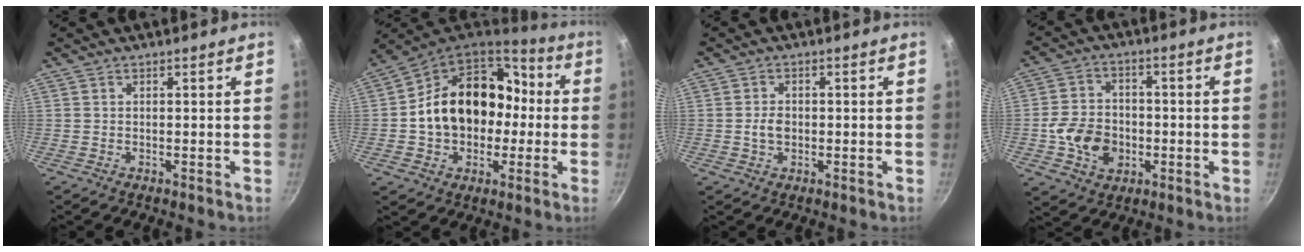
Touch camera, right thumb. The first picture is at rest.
{"total": 21.3, "force": [-0.3, 16.6, 13.3], "torque": [-0.191, 0.056, -0.003]}
{"total": 3.0, "force": [-0.3, 2.2, 2.0], "torque": [-0.029, 0.007, -0.007]}
{"total": 10.4, "force": [-2.2, 8.1, 6.1], "torque": [-0.088, 0.020, -0.043]}